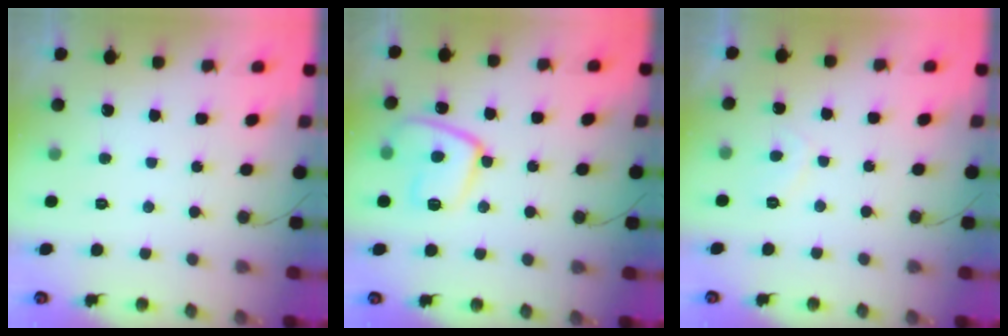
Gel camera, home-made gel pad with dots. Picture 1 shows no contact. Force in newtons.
{"total": 12.6, "press": 12.5, "slide": 1.2}
{"total": 1.3, "press": 1.2, "slide": 0.6}